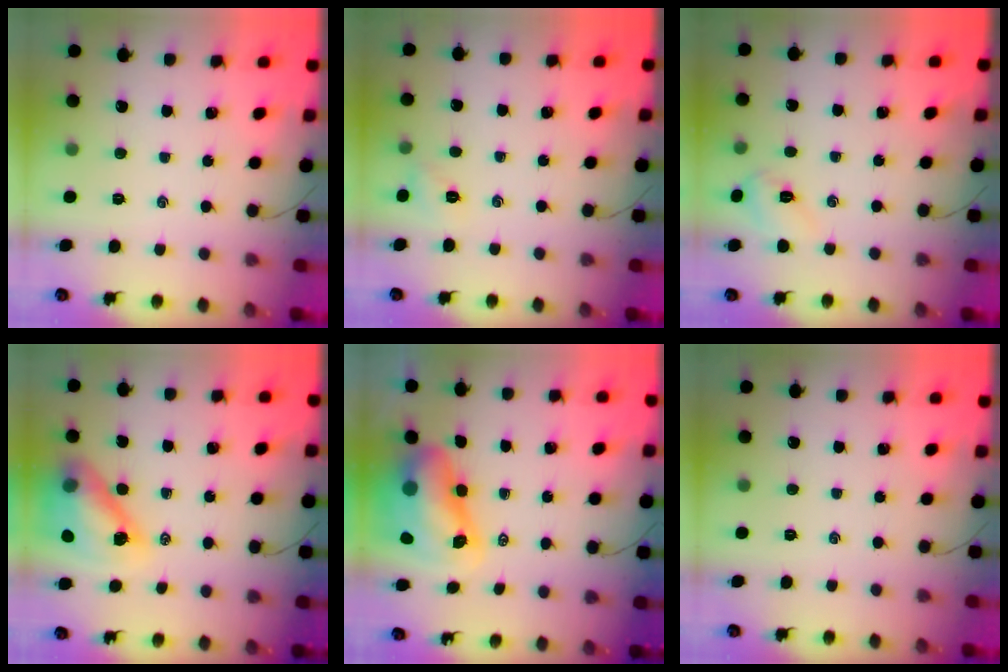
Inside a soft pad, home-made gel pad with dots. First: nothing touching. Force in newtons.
{"total": 2.9, "press": 2.8, "slide": 0.5}
{"total": 3.6, "press": 3.5, "slide": 0.9}
{"total": 14.1, "press": 13.5, "slide": 3.9}
{"total": 11.8, "press": 11.3, "slide": 3.4}
{"total": 0.0}